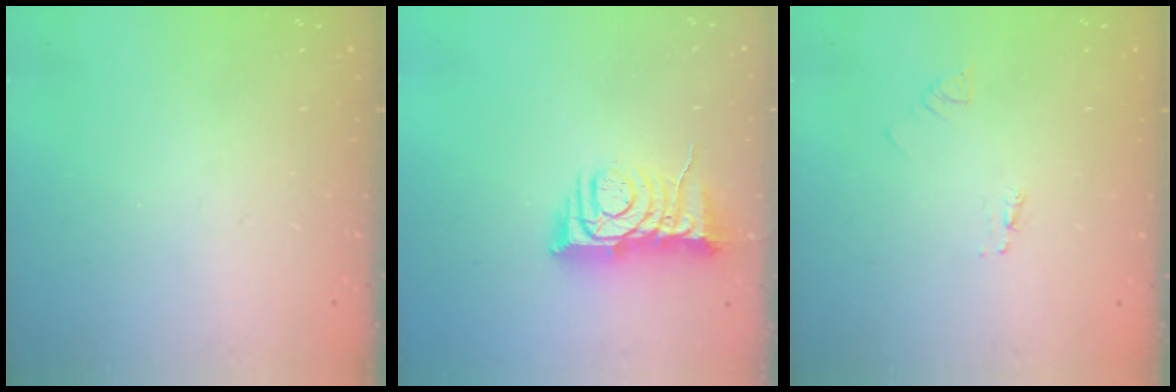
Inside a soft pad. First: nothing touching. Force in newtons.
{"total": 8.8, "press": 8.8, "slide": 0.4}
{"total": 2.1, "press": 2.1, "slide": 0.1}